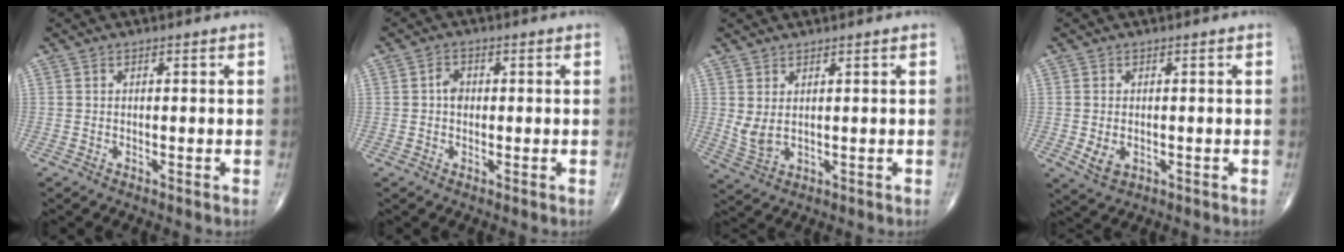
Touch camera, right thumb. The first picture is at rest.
{"total": 2.5, "force": [0.1, 1.9, 1.6], "torque": [-0.020, 0.007, -0.004]}
{"total": 3.9, "force": [1.2, 1.8, 3.2], "torque": [-0.069, -0.008, 0.034]}
{"total": 3.3, "force": [-0.5, 2.3, 2.4], "torque": [-0.042, -0.006, -0.001]}